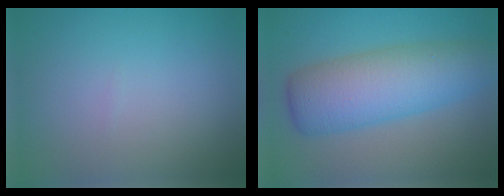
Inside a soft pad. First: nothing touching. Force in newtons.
{"total": 7.8, "press": 7.8, "slide": 0.1}